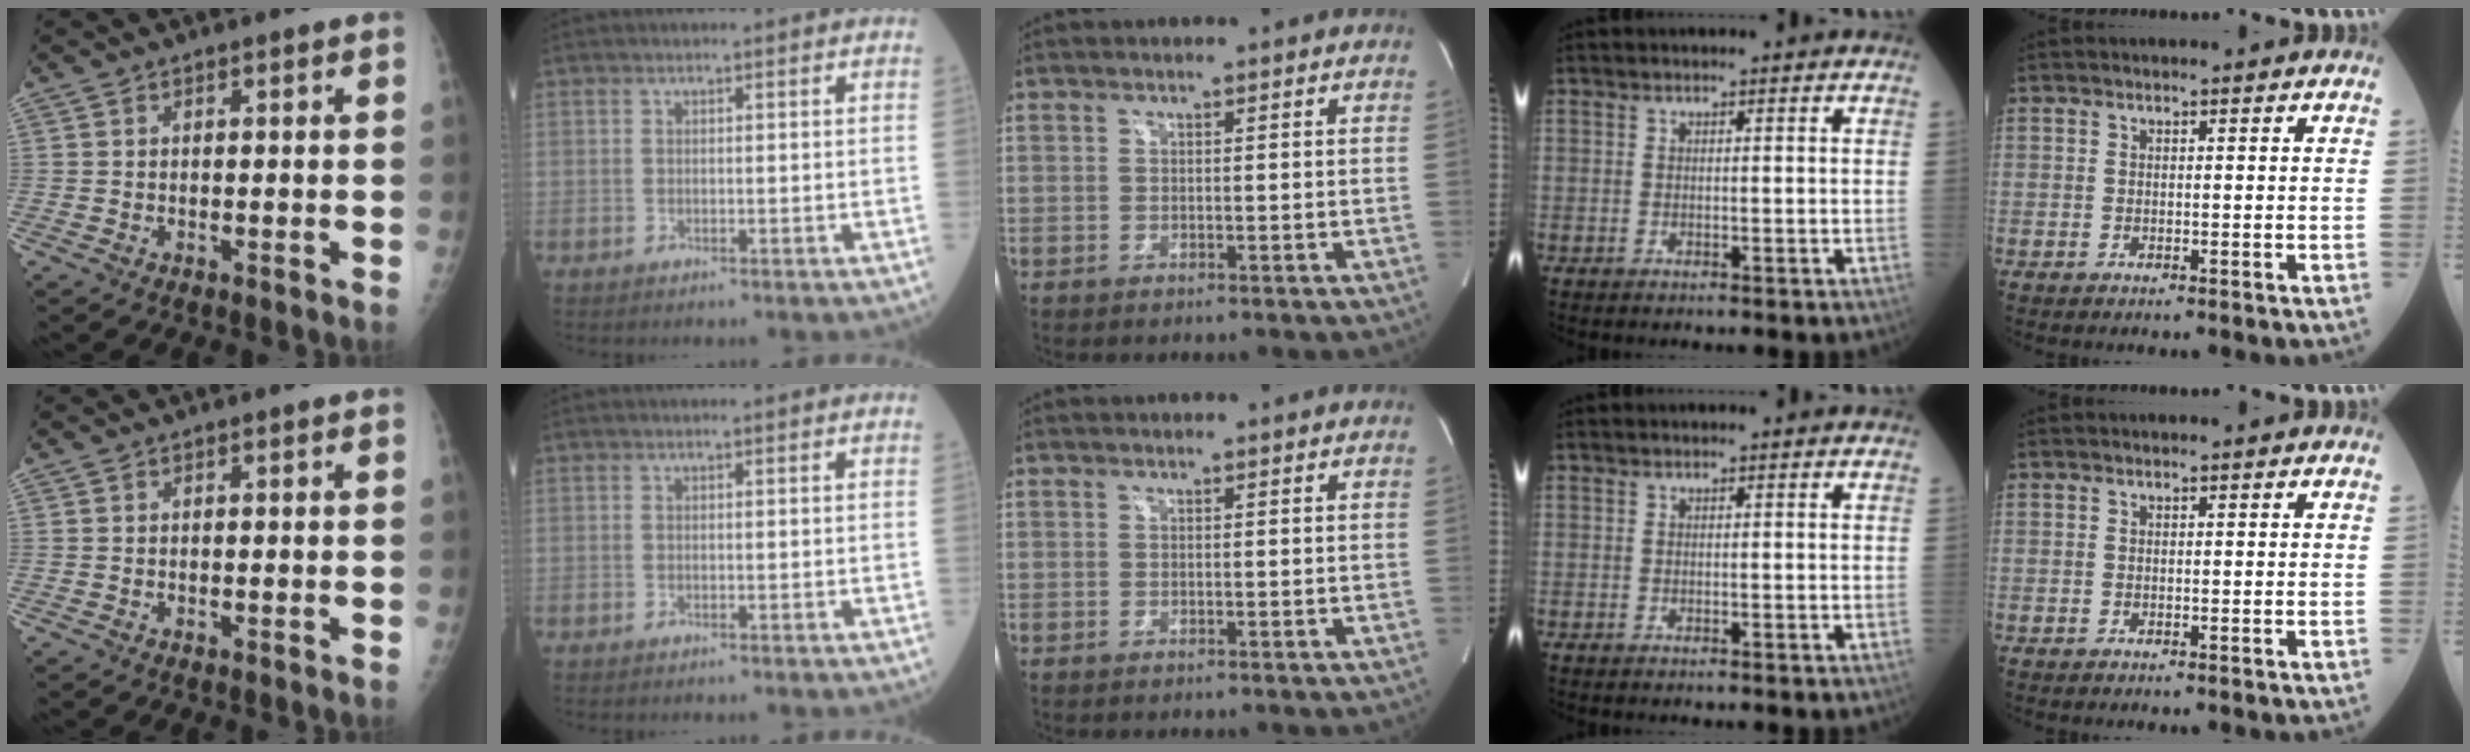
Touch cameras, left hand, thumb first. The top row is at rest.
{}